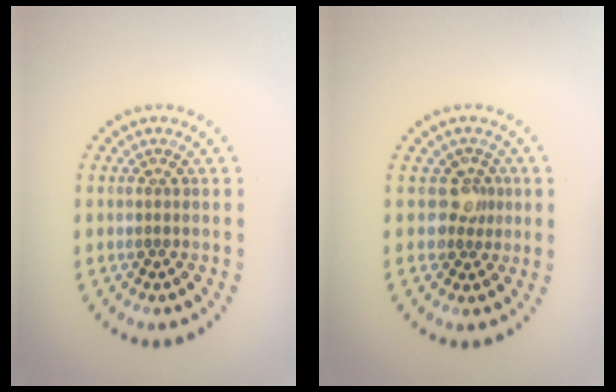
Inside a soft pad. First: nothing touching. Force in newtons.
{"total": 2.1, "press": 1.7, "slide": 1.2}